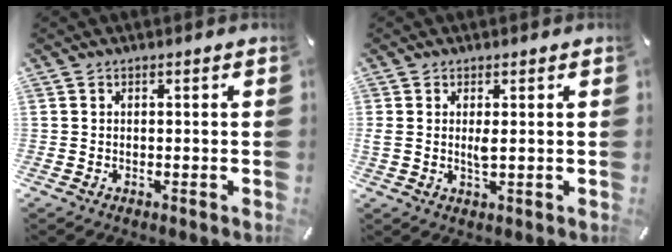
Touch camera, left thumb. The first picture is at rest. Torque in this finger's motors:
{"motor_torque": [0.90, 0.88, 0.86, -0.15, 0.12]}